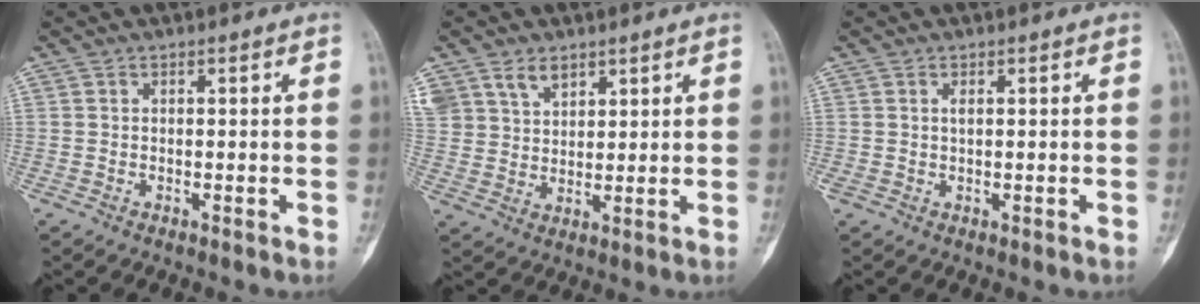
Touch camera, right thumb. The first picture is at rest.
{"total": 7.3, "force": [4.6, 4.9, 2.8], "torque": [-0.033, -0.011, 0.095]}
{"total": 1.2, "force": [0.3, 0.6, 1.0], "torque": [-0.024, 0.005, 0.005]}